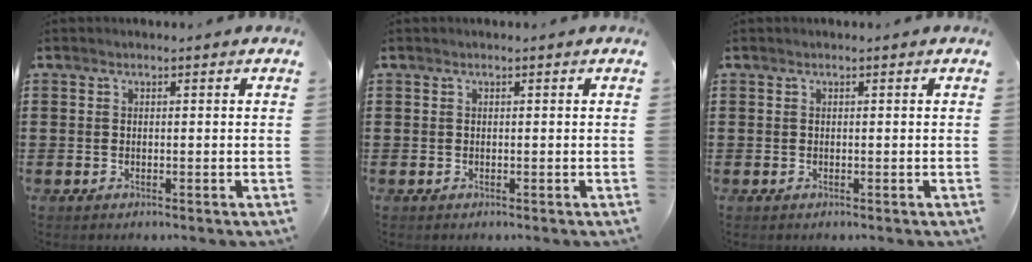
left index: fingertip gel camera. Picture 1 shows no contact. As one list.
[{"total": 0.0}, {"total": 0.0}]